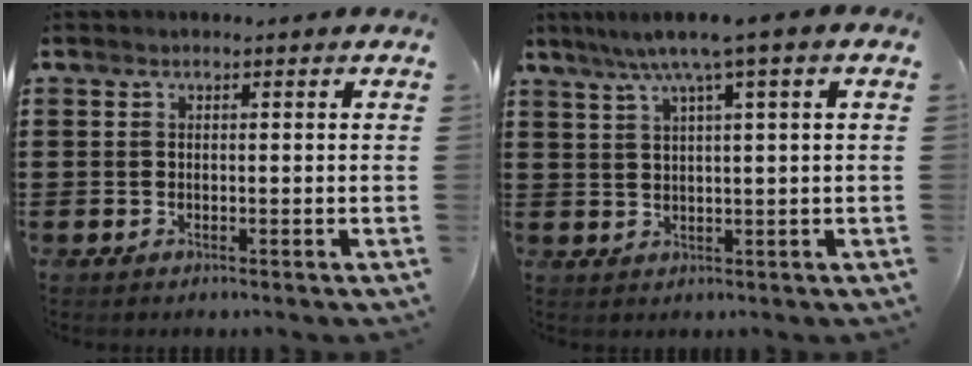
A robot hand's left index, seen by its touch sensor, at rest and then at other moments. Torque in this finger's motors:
{"motor_torque": [2.14, 0.00, 0.89, 0.21]}